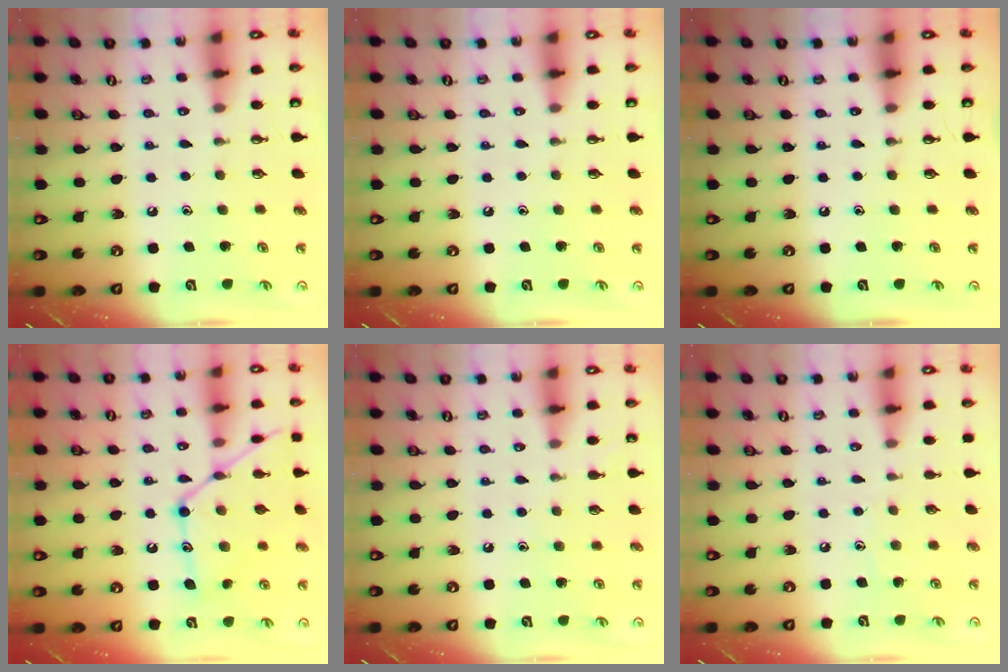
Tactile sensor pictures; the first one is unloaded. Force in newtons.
{"total": 0.0}
{"total": 0.0}
{"total": 16.3, "press": 16.2, "slide": 1.3}
{"total": 2.9, "press": 2.9, "slide": 0.4}
{"total": 3.4, "press": 3.4, "slide": 0.4}